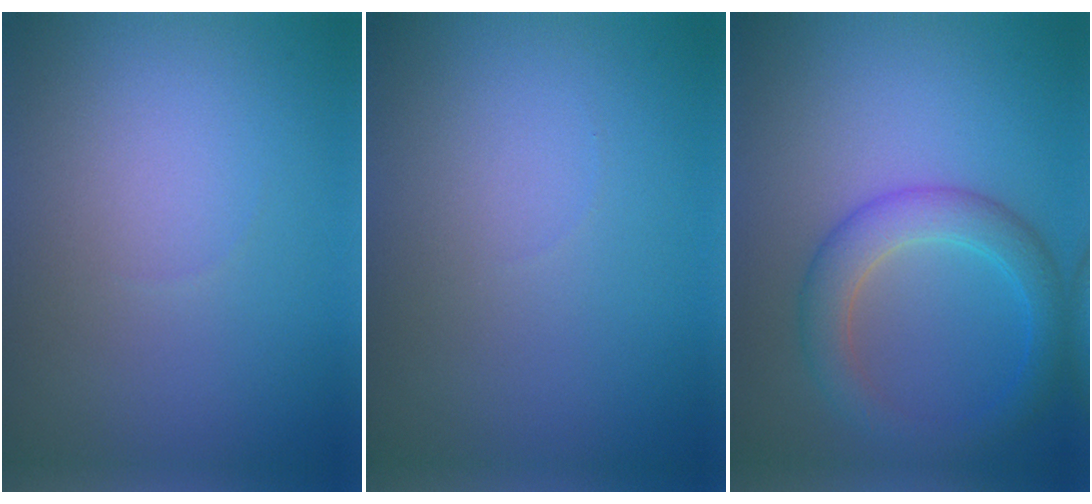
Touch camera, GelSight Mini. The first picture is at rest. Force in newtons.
{"total": 0.0}
{"total": 4.0, "press": 4.0, "slide": 0.1}